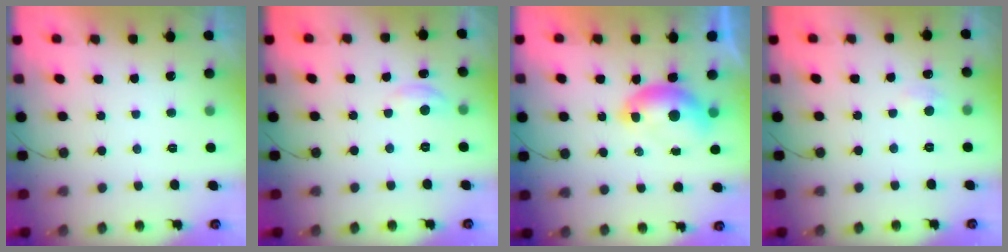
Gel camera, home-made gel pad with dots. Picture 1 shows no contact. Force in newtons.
{"total": 2.9, "press": 2.9, "slide": 0.2}
{"total": 7.1, "press": 7.0, "slide": 0.9}
{"total": 5.4, "press": 5.3, "slide": 0.7}